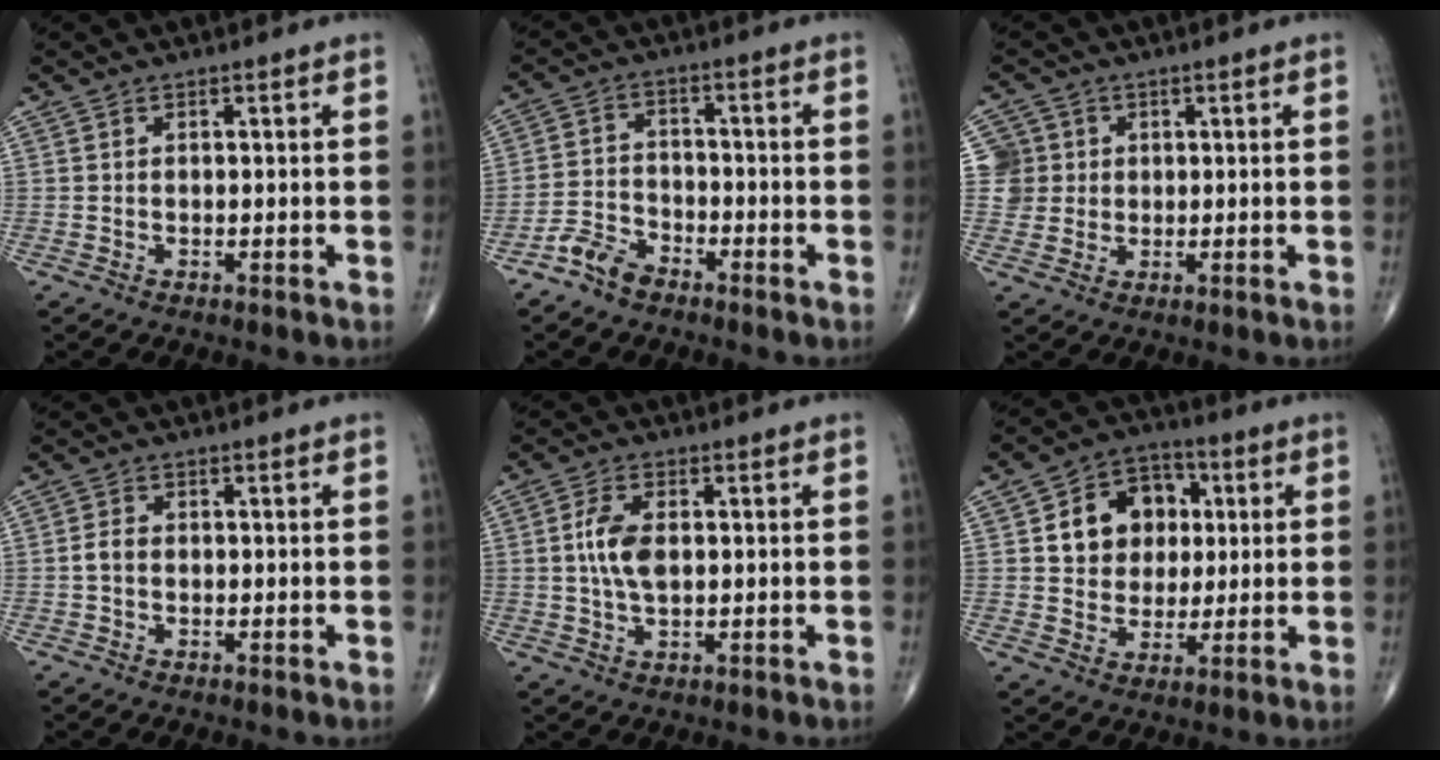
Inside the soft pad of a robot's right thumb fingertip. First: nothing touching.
{"total": 5.3, "force": [-4.1, 2.7, 2.1], "torque": [-0.036, 0.019, -0.085]}
{"total": 5.1, "force": [1.0, 5.0, 0.1], "torque": [0.031, 0.003, 0.015]}
{"total": 2.0, "force": [-0.3, 1.4, 1.3], "torque": [-0.025, 0.005, -0.010]}
{"total": 6.3, "force": [0.6, 3.3, 5.4], "torque": [-0.112, 0.004, 0.009]}
{"total": 12.7, "force": [2.8, 10.3, 6.9], "torque": [-0.065, 0.008, 0.044]}